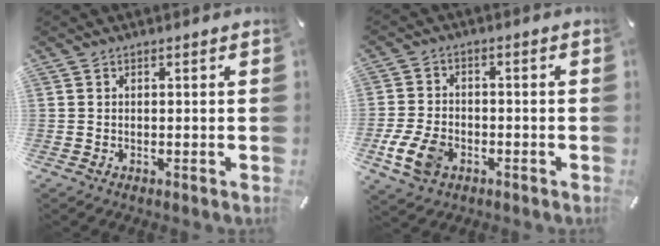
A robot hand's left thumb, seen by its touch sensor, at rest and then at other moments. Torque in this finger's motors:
{"motor_torque": [0.87, 1.78, 0.85, 0.36, 0.10]}